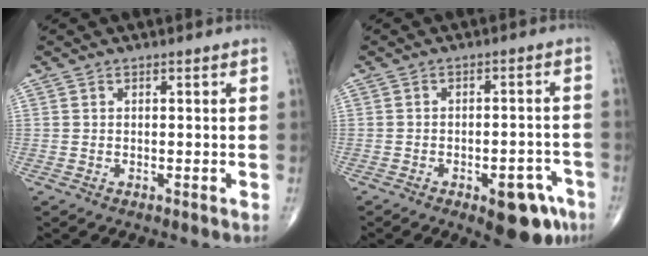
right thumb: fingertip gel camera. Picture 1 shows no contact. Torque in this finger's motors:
{"motor_torque": [1.64, 0.70, 0.70, -0.94, 0.23]}